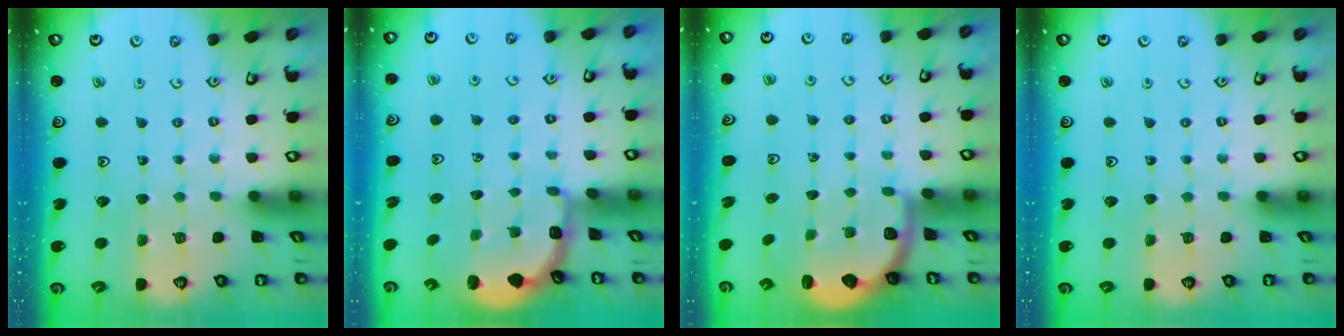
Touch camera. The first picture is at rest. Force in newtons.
{"total": 2.0, "press": 1.6, "slide": 1.1}
{"total": 2.2, "press": 2.1, "slide": 0.7}
{"total": 0.0}